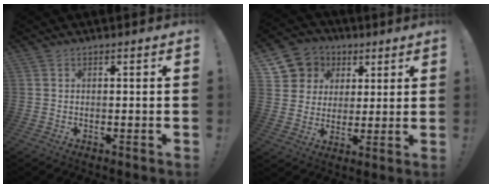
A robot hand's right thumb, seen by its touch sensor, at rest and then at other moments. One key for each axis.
{"total": 9.3, "fx": 3.3, "fy": 8.5, "fz": 1.7, "tx": -0.018, "ty": -0.023, "tz": 0.070}